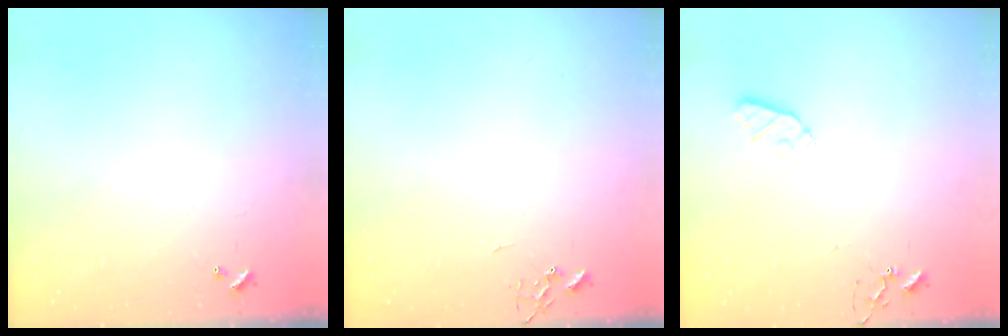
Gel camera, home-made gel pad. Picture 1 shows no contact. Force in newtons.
{"total": 0.0}
{"total": 5.5, "press": 5.4, "slide": 1.1}